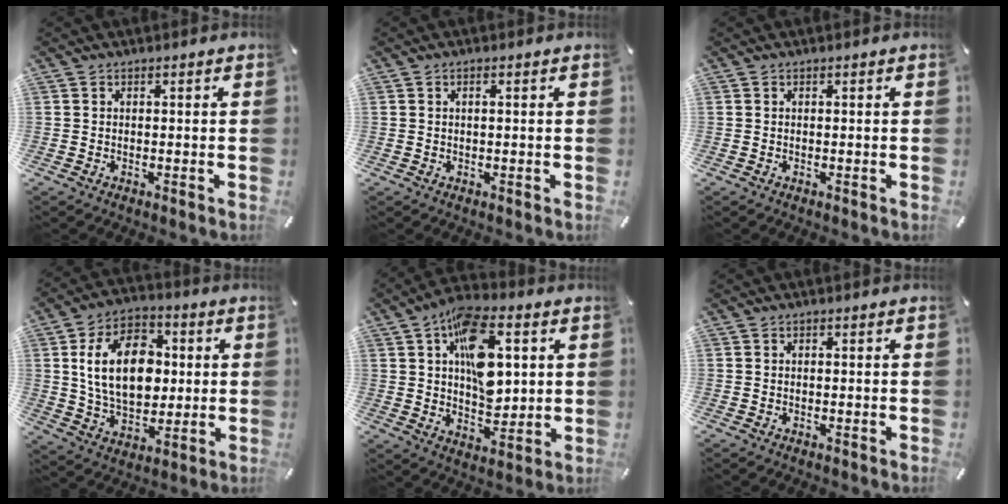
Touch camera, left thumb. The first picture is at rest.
{"total": 0.9, "force": [0.2, 0.1, 0.9], "torque": [-0.017, 0.001, 0.003]}
{"total": 0.0}
{"total": 17.0, "force": [1.9, 11.8, 12.1], "torque": [-0.234, 0.012, 0.032]}
{"total": 16.6, "force": [4.7, 9.8, 12.5], "torque": [-0.189, -0.004, 0.082]}
{"total": 0.0}